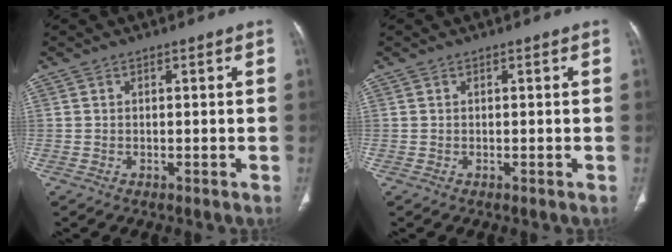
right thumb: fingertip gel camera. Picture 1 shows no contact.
{"total": 0.0}